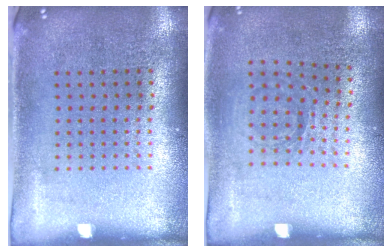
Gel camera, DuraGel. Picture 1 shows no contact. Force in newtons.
{"total": 0.9, "press": 0.8, "slide": 0.4}